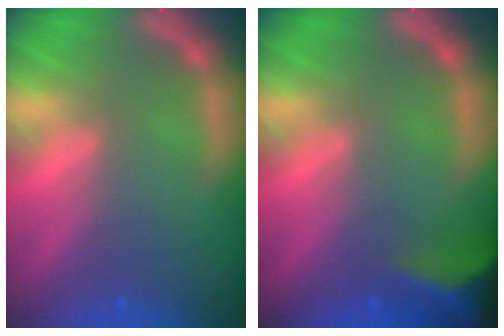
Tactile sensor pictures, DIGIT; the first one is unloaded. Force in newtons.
{"total": 7.5}